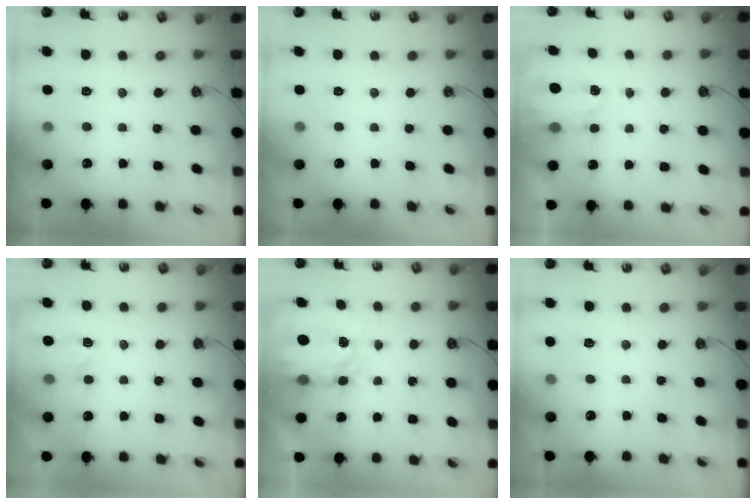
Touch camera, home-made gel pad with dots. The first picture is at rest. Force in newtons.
{"total": 0.0}
{"total": 2.4, "press": 2.4, "slide": 0.5}
{"total": 2.9, "press": 2.8, "slide": 0.4}
{"total": 5.1, "press": 5.0, "slide": 0.2}
{"total": 3.9, "press": 3.9, "slide": 0.4}